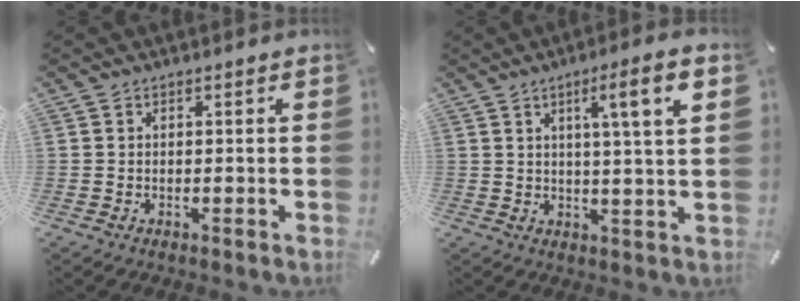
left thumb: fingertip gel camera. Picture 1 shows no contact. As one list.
[{"total": 9.4, "force": [3.7, 0.5, 8.7], "torque": [-0.141, -0.004, 0.049]}]